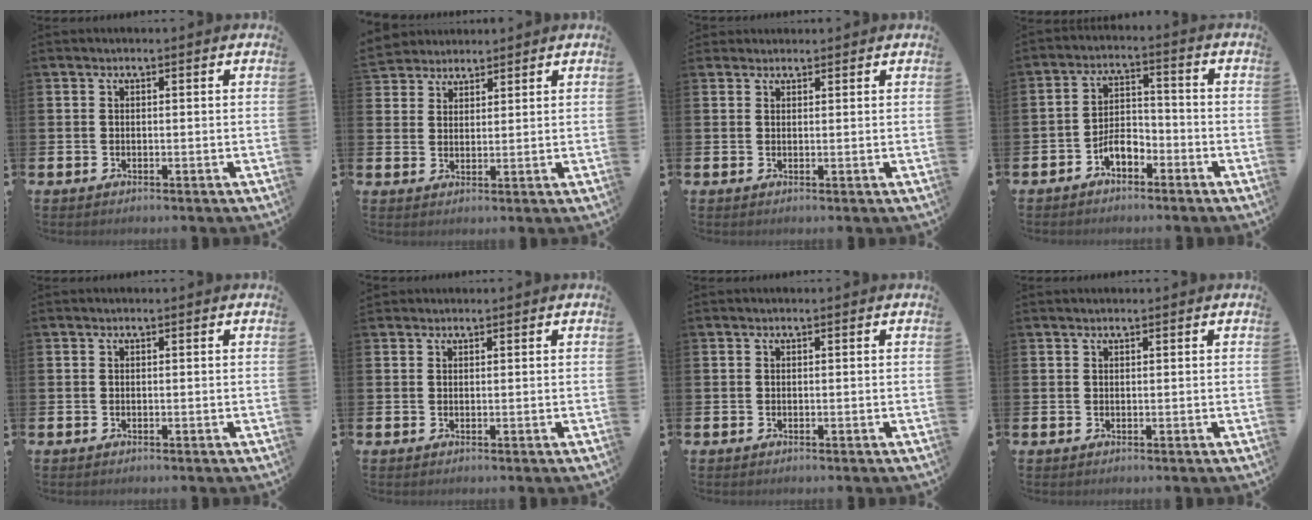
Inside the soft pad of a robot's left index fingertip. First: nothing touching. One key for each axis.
{"total": 3.6, "fx": 3.4, "fy": 1.0, "fz": -0.7, "tx": 0.003, "ty": -0.014, "tz": 0.063}
{"total": 1.2, "fx": 1.1, "fy": 0.3, "fz": -0.1, "tx": 0.010, "ty": -0.001, "tz": 0.020}
{"total": 4.1, "fx": -2.6, "fy": 2.1, "fz": 2.4, "tx": -0.044, "ty": 0.013, "tz": -0.051}
{"total": 0.0}
{"total": 0.9, "fx": 0.8, "fy": 0.3, "fz": -0.1, "tx": 0.011, "ty": -0.001, "tz": 0.014}
{"total": 0.0}
{"total": 0.6, "fx": 0.5, "fy": 0.1, "fz": 0.2, "tx": 0.001, "ty": 0.000, "tz": 0.008}